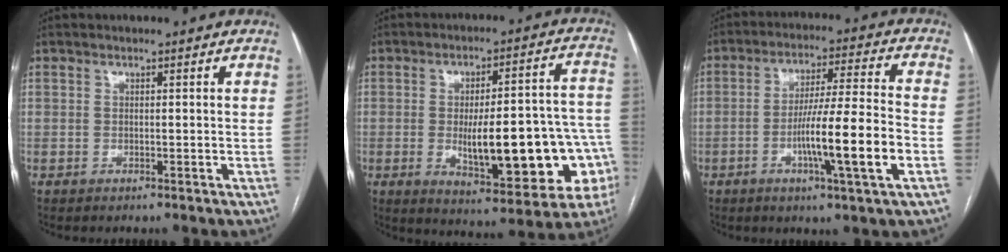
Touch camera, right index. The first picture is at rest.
{"total": 20.5, "force": [-4.2, 5.5, 19.3], "torque": [-0.200, 0.030, -0.036]}
{"total": 13.0, "force": [-3.9, -0.5, 12.4], "torque": [-0.212, -0.004, -0.069]}